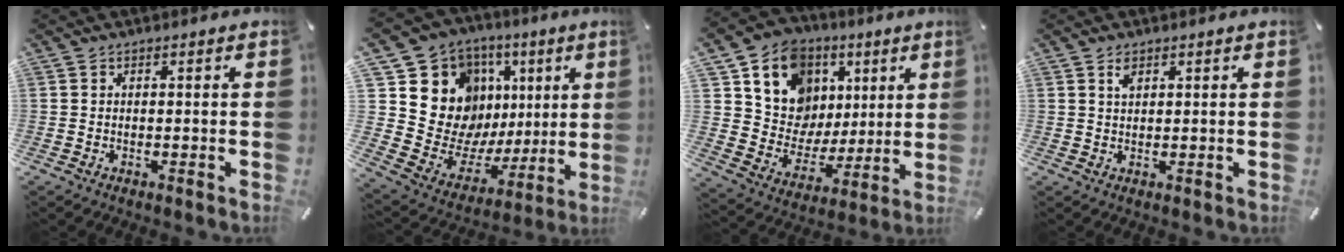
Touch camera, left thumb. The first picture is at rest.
{"total": 17.3, "force": [6.2, 15.1, 5.9], "torque": [-0.076, -0.063, 0.143]}
{"total": 14.9, "force": [6.3, 12.8, 4.2], "torque": [-0.070, -0.044, 0.128]}
{"total": 1.9, "force": [1.2, 1.0, 1.1], "torque": [-0.018, -0.004, 0.021]}